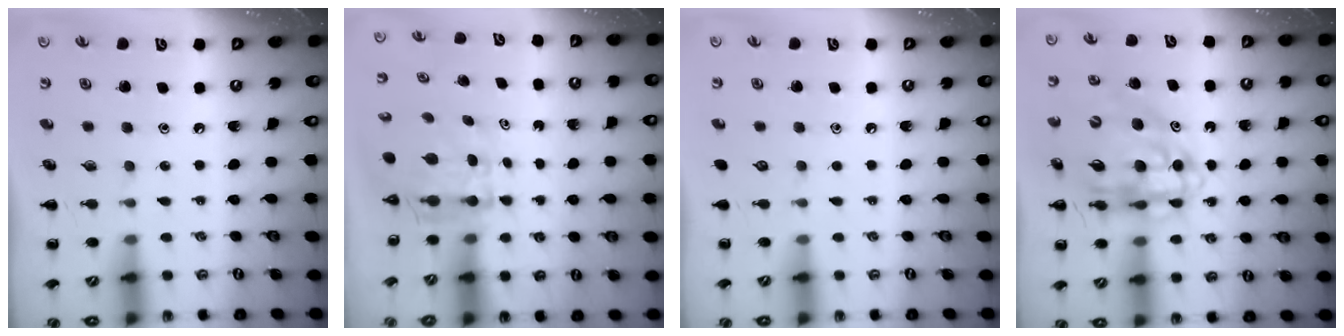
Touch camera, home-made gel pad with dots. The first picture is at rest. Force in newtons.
{"total": 4.7, "press": 4.7, "slide": 0.7}
{"total": 0.0}
{"total": 15.1, "press": 14.5, "slide": 4.2}